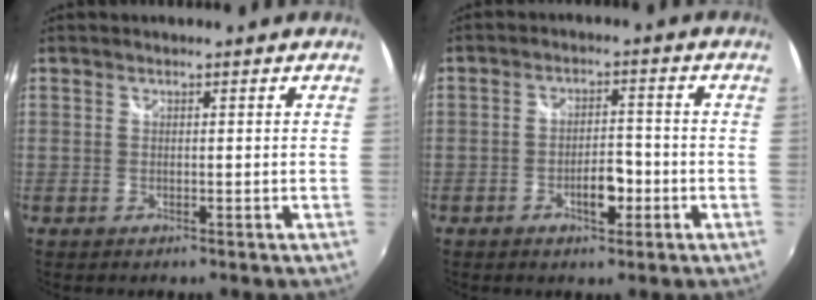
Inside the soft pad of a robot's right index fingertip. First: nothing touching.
{"total": 4.8, "force": [-2.1, 2.1, 3.8], "torque": [-0.070, 0.007, -0.026]}